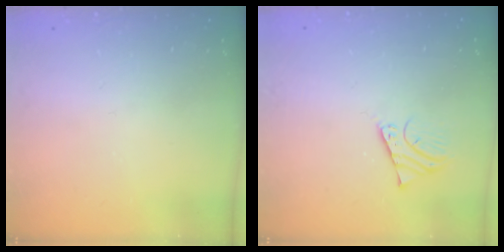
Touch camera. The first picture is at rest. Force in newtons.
{"total": 2.1, "press": 2.1, "slide": 0.1}